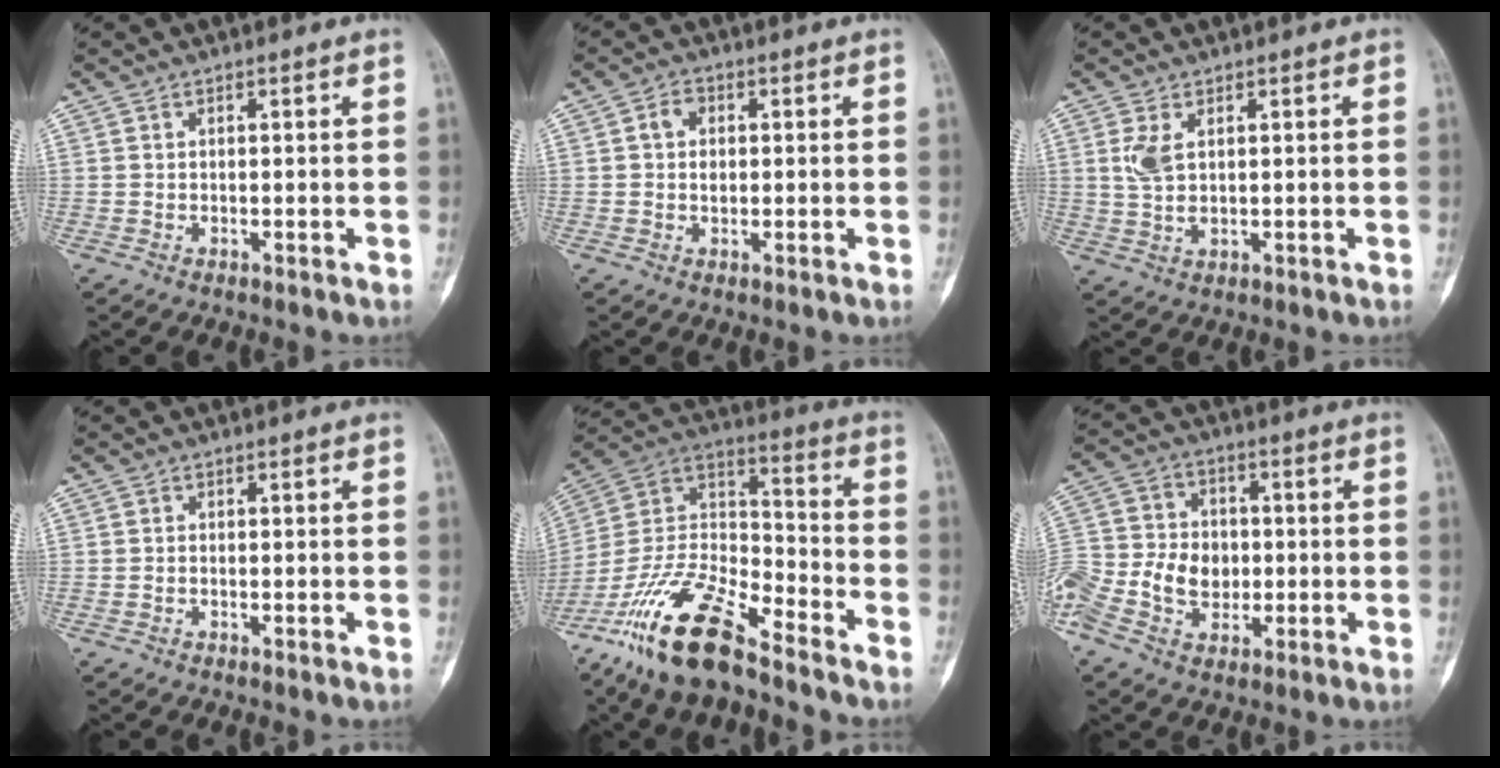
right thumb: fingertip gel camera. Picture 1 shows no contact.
{"total": 3.4, "force": [0.4, 2.6, 2.2], "torque": [-0.030, 0.007, 0.004]}
{"total": 4.1, "force": [1.2, 2.2, 3.3], "torque": [-0.073, -0.006, 0.028]}
{"total": 0.0}
{"total": 20.3, "force": [-14.6, 6.4, 12.6], "torque": [-0.251, 0.066, -0.275]}
{"total": 14.7, "force": [-3.4, 10.8, 9.3], "torque": [-0.189, 0.021, -0.063]}